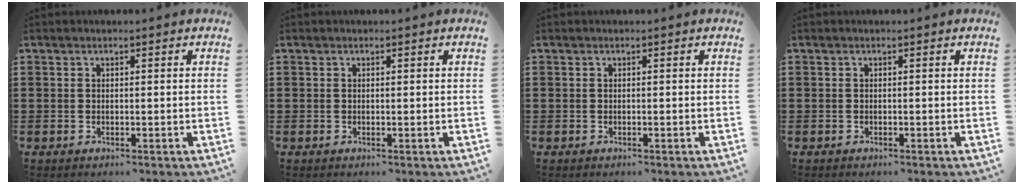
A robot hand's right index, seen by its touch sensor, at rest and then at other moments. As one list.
[{"total": 0.0}, {"total": 0.0}, {"total": 0.0}]